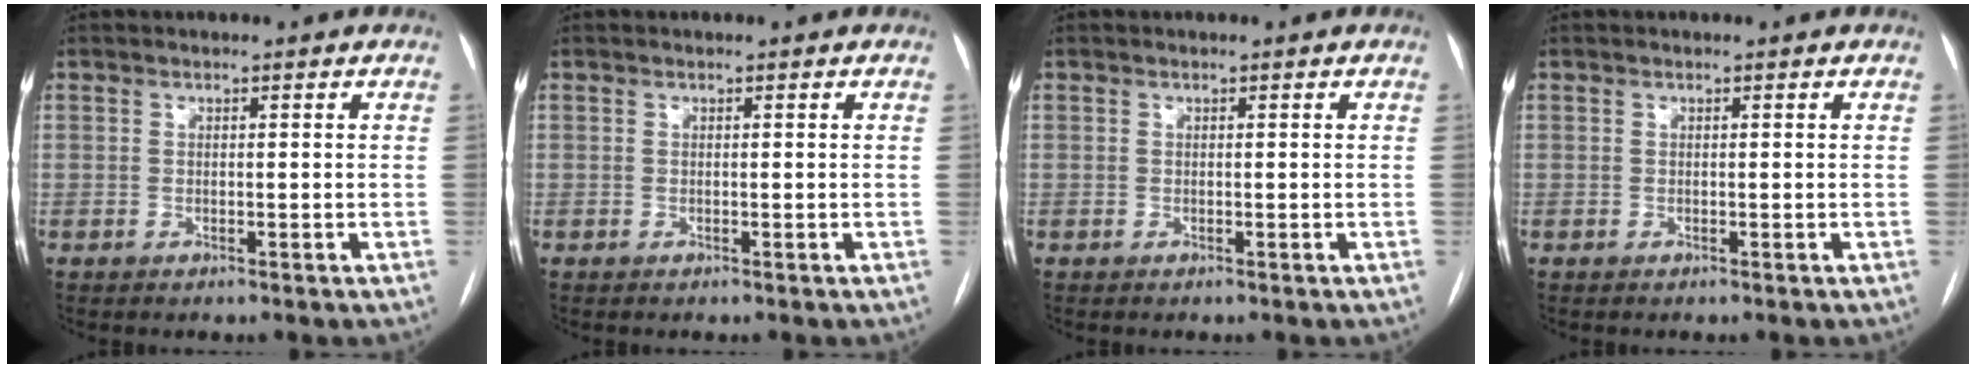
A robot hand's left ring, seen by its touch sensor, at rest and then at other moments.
{"total": 0.0}
{"total": 0.0}
{"total": 0.0}